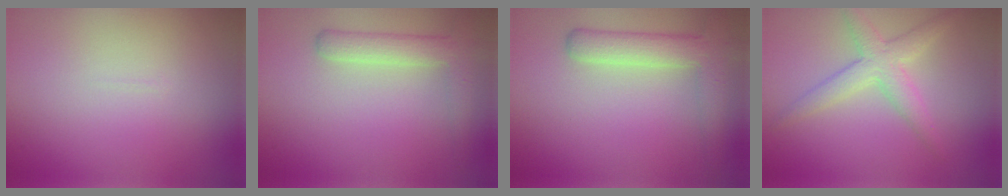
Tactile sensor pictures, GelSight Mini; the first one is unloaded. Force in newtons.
{"total": 2.8, "press": 2.8, "slide": 0.2}
{"total": 3.8, "press": 3.7, "slide": 0.3}
{"total": 3.1, "press": 3.1, "slide": 0.0}